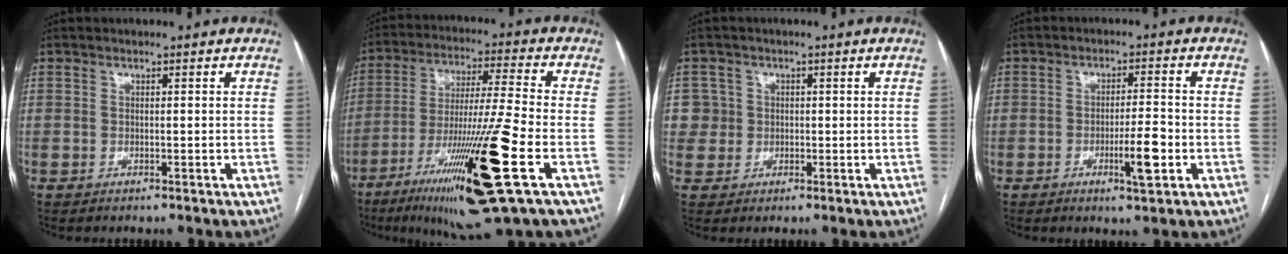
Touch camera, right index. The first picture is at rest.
{"total": 20.2, "force": [-8.5, -0.6, 18.3], "torque": [-0.329, -0.042, -0.150]}
{"total": 3.7, "force": [0.6, 3.6, -0.4], "torque": [0.026, 0.009, 0.012]}
{"total": 5.2, "force": [-1.7, 1.0, 4.8], "torque": [-0.078, -0.001, -0.023]}